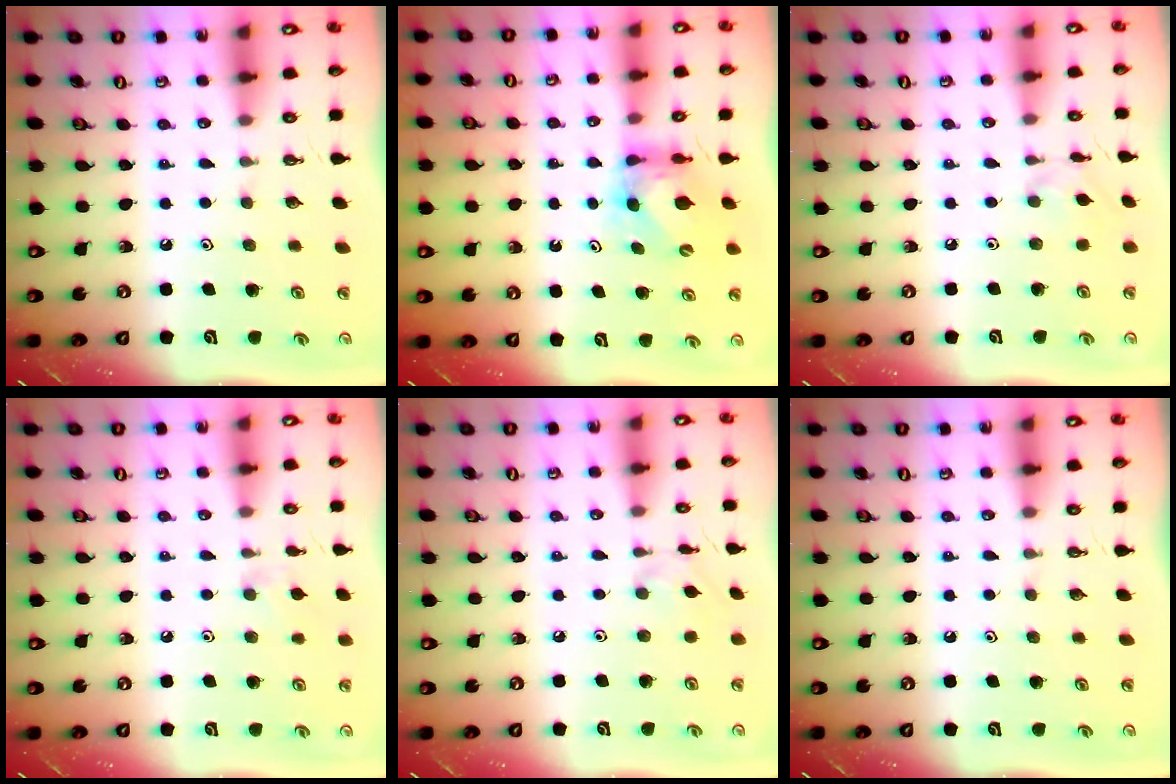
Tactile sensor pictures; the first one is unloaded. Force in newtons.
{"total": 5.4, "press": 5.4, "slide": 0.6}
{"total": 1.6, "press": 1.6, "slide": 0.2}
{"total": 5.7, "press": 5.6, "slide": 0.8}
{"total": 1.6, "press": 1.6, "slide": 0.2}
{"total": 0.0}